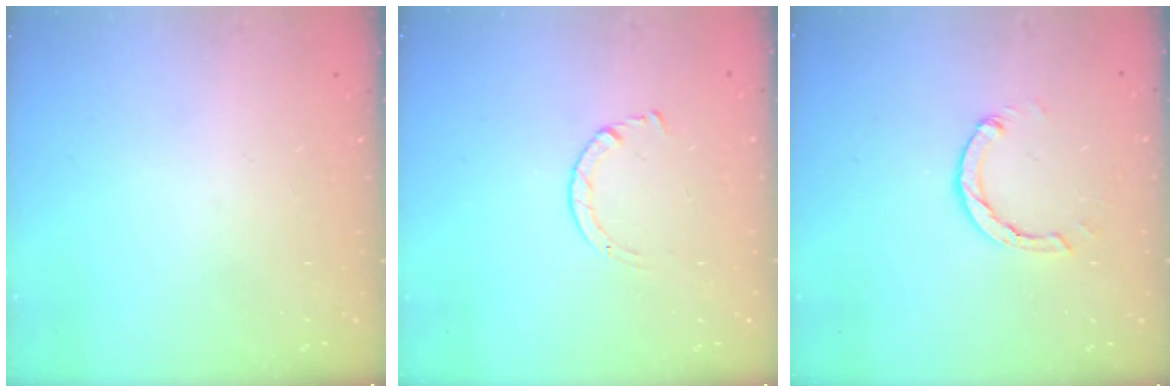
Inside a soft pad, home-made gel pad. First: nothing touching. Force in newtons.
{"total": 1.7, "press": 1.7, "slide": 0.2}
{"total": 3.4, "press": 3.4, "slide": 0.4}